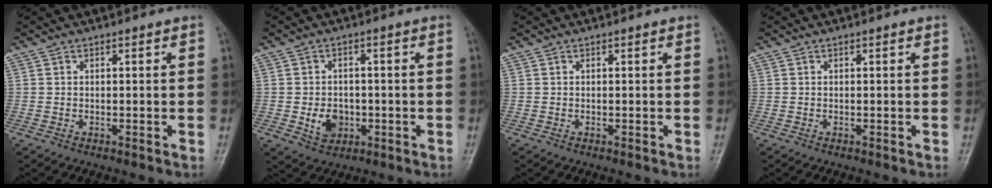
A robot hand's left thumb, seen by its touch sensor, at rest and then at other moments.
{"total": 5.4, "force": [-1.4, 4.3, 2.9], "torque": [-0.027, 0.007, -0.019]}
{"total": 0.0}
{"total": 0.0}